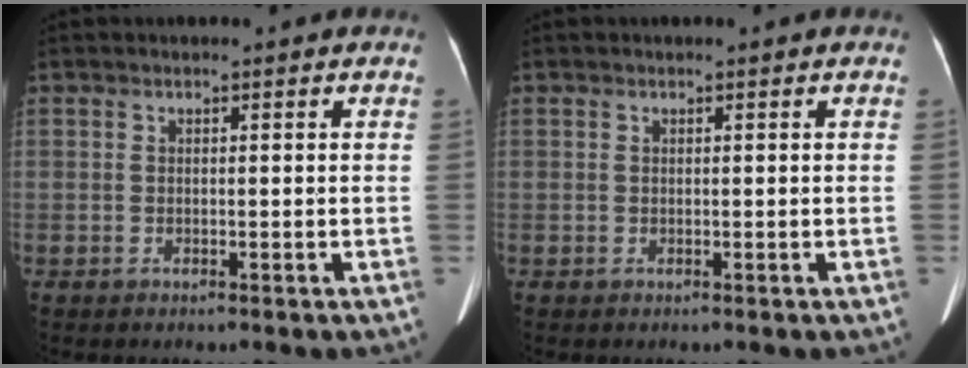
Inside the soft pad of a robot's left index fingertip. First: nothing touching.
{"total": 0.0}